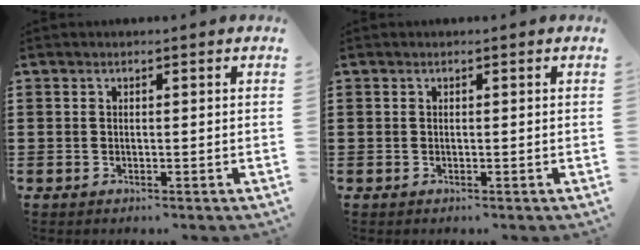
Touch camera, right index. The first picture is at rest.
{"total": 0.0}